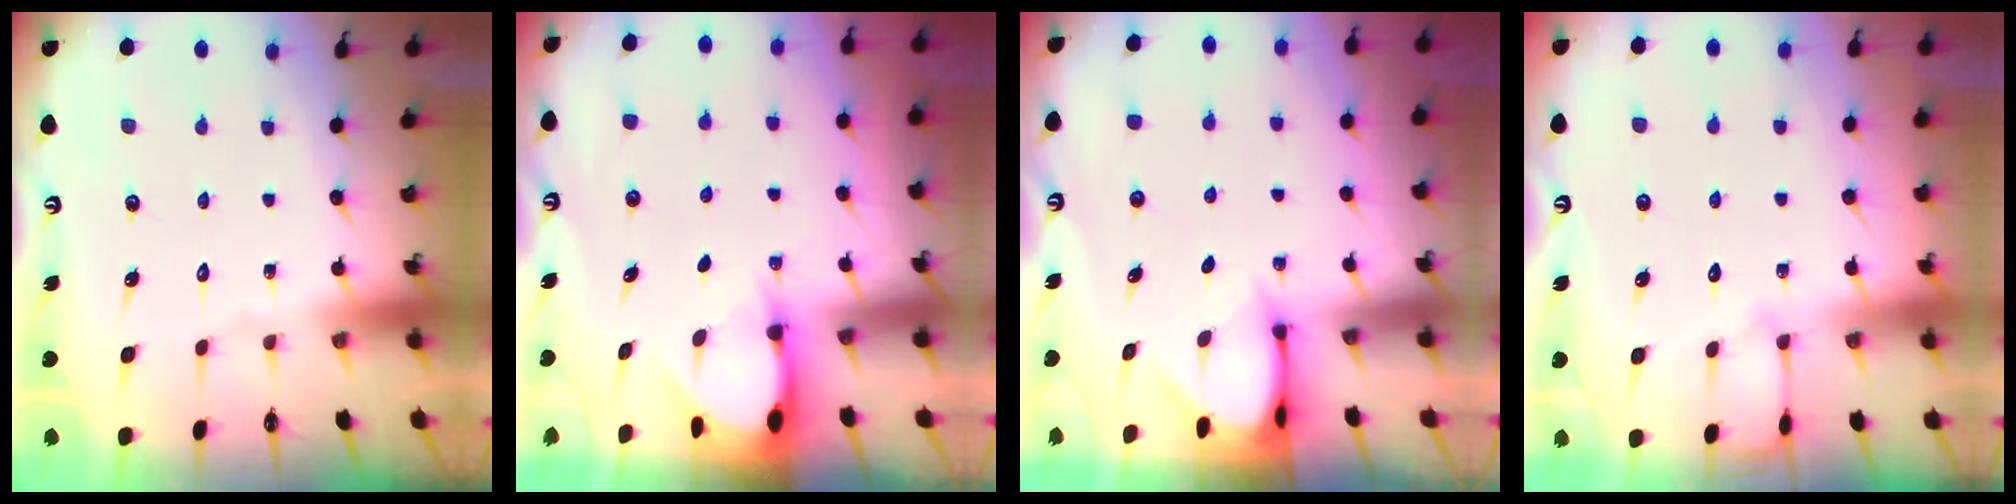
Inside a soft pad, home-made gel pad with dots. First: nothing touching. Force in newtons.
{"total": 3.0, "press": 3.0, "slide": 0.4}
{"total": 3.3, "press": 3.3, "slide": 0.2}
{"total": 3.7, "press": 3.7, "slide": 0.4}